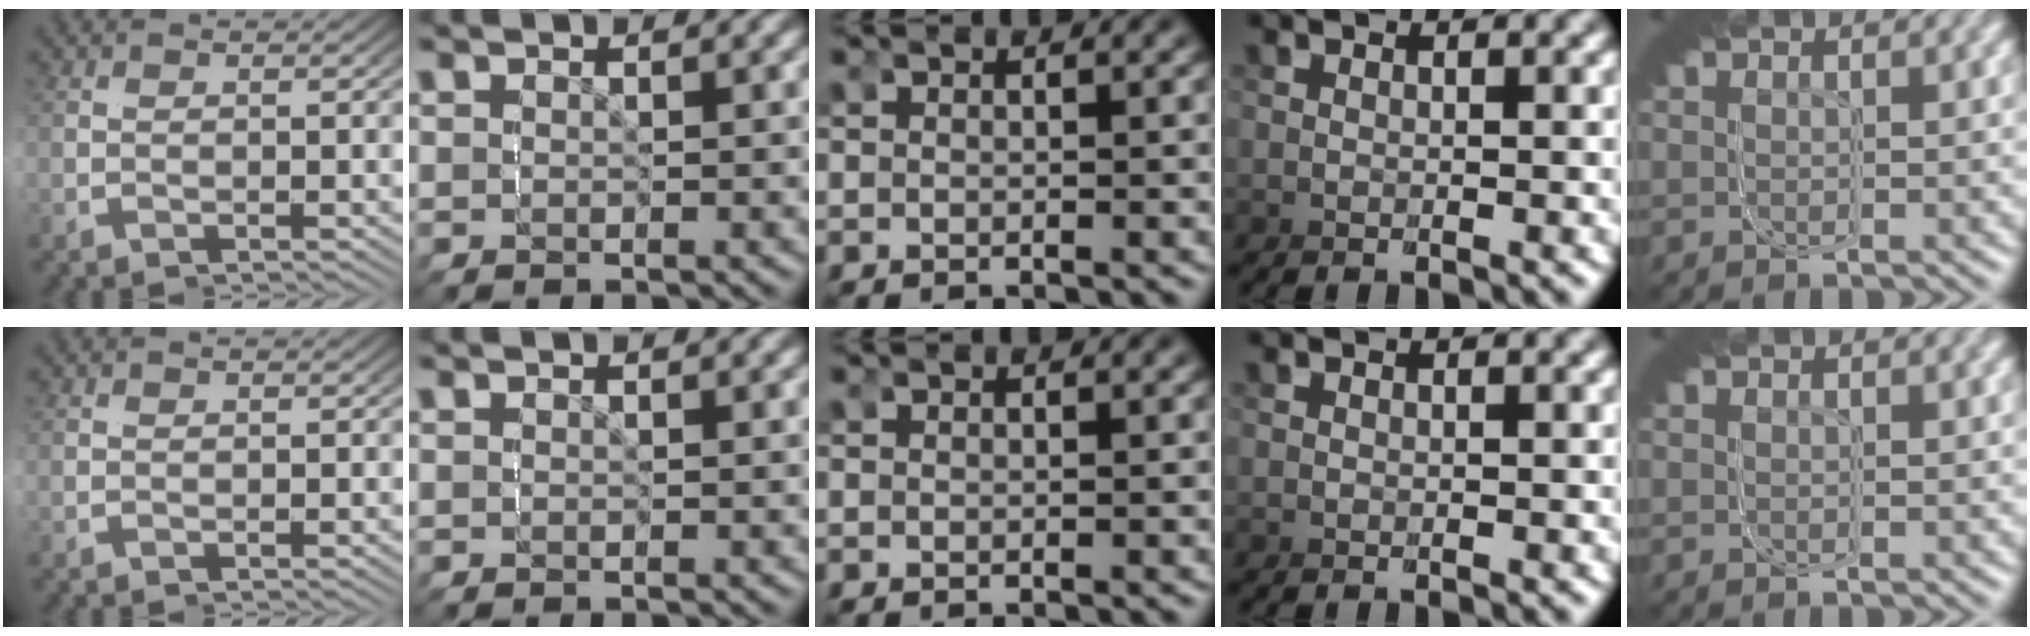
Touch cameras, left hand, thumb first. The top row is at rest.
{}